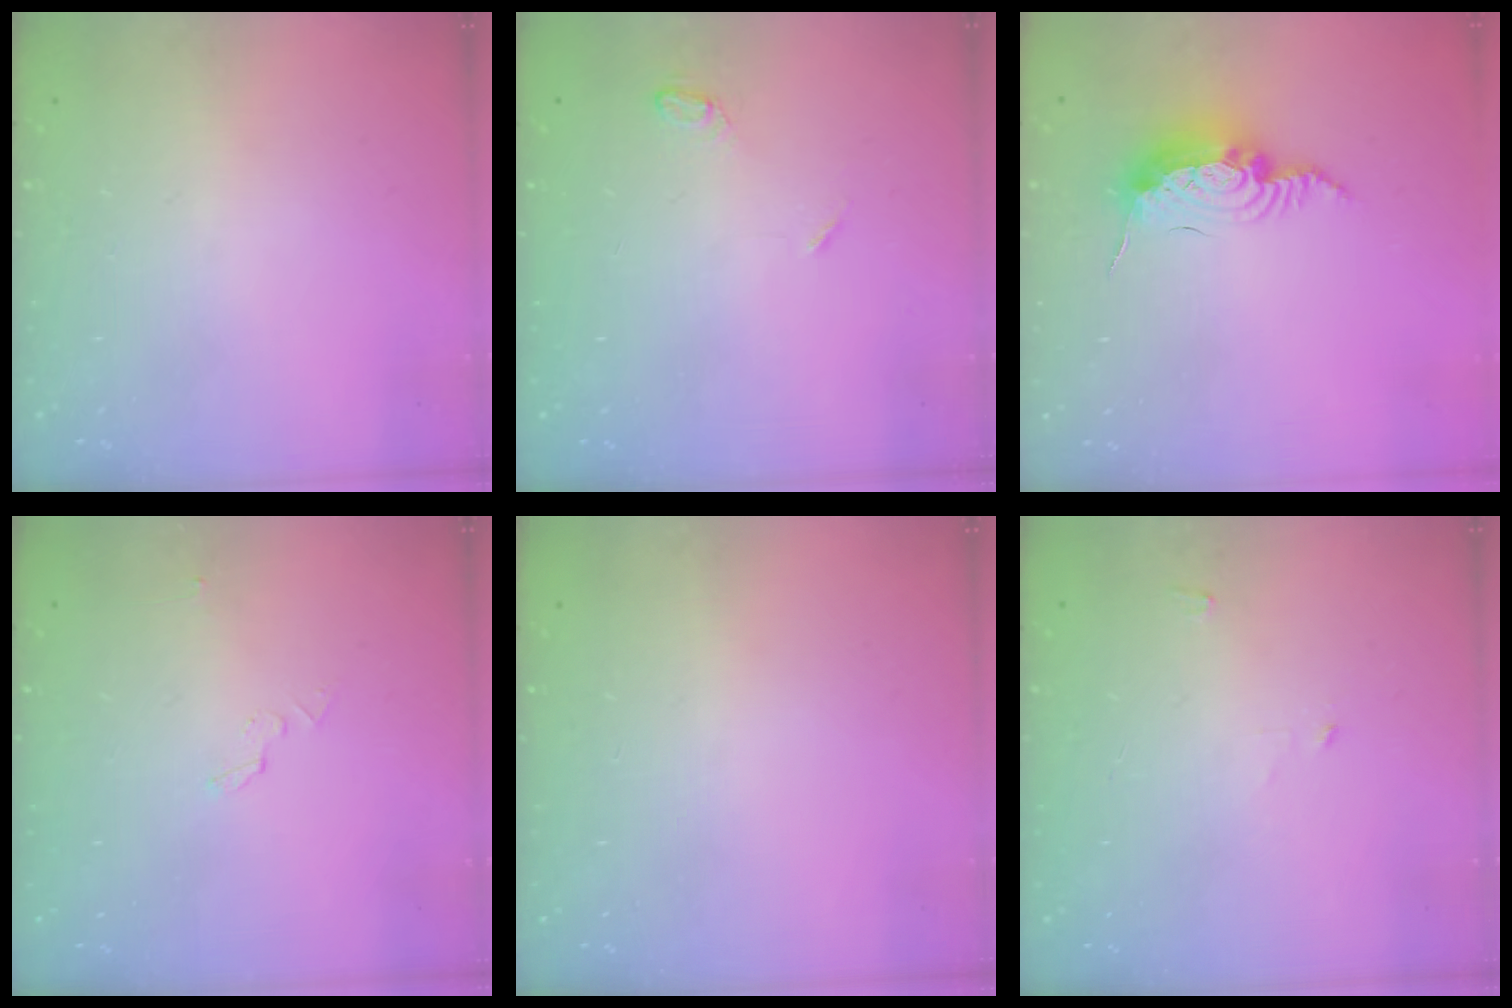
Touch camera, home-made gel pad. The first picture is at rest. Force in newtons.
{"total": 4.3, "press": 4.2, "slide": 0.5}
{"total": 16.5, "press": 16.5, "slide": 0.8}
{"total": 3.2, "press": 3.2, "slide": 0.3}
{"total": 0.0}
{"total": 2.4, "press": 2.4, "slide": 0.2}